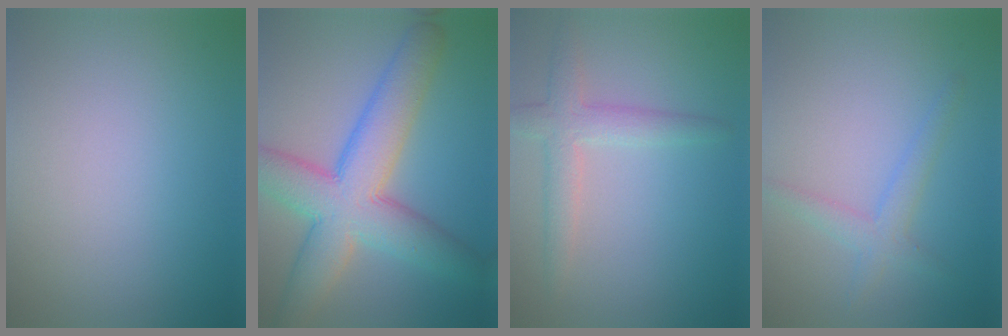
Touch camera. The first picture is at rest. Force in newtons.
{"total": 9.4, "press": 9.4, "slide": 0.5}
{"total": 3.1, "press": 3.1, "slide": 0.0}
{"total": 2.1, "press": 2.1, "slide": 0.1}